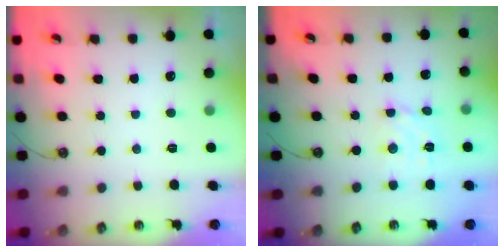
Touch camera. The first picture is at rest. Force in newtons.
{"total": 4.7, "press": 4.7, "slide": 0.2}